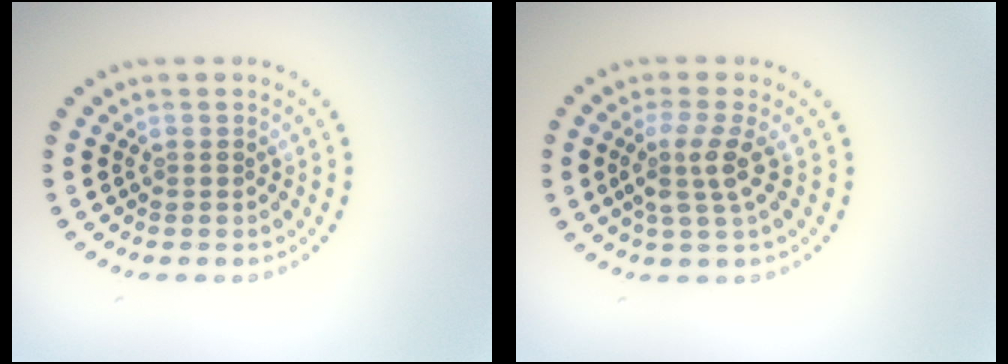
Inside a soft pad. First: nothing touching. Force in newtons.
{"total": 2.9, "press": 2.2, "slide": 1.8}